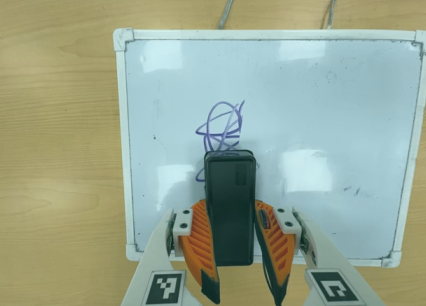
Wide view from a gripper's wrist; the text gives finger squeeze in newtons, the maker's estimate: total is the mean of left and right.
{"total": 7.9, "left": 6.3, "right": 9.4}